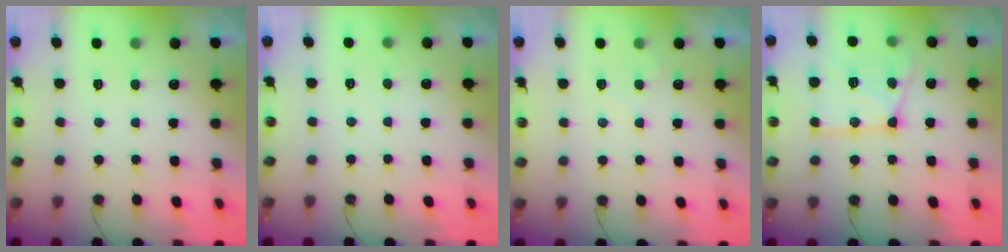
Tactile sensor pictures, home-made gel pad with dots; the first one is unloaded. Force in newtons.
{"total": 2.5, "press": 2.5, "slide": 0.4}
{"total": 4.0, "press": 4.0, "slide": 0.5}
{"total": 16.3, "press": 16.3, "slide": 1.7}